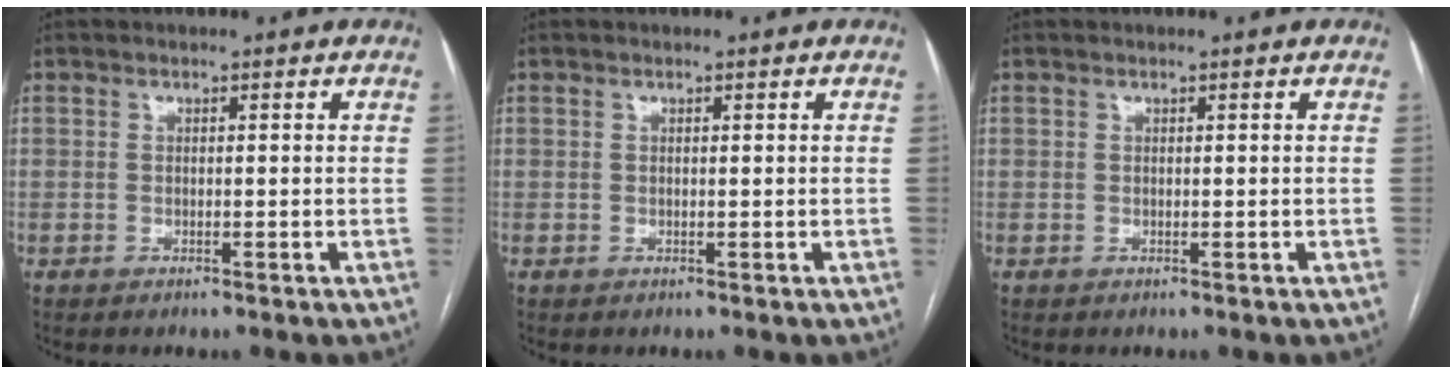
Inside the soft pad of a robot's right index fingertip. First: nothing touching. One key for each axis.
{"total": 0.0}
{"total": 0.0}